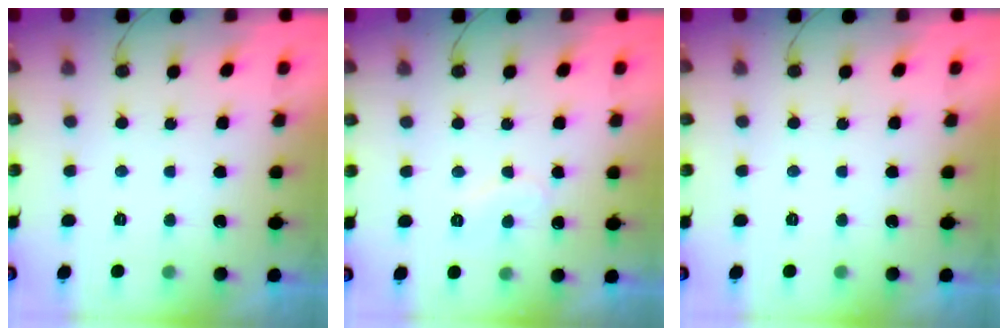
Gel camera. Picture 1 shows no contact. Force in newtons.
{"total": 7.7, "press": 7.7, "slide": 0.6}
{"total": 0.0}